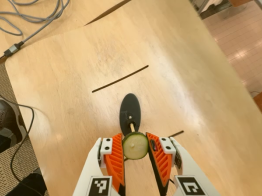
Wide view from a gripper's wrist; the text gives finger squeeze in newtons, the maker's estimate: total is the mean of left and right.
{"total": 8.8, "left": 8.6, "right": 8.9}